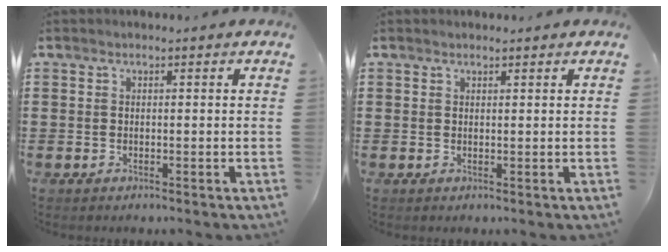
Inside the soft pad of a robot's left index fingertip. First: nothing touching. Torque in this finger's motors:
{"motor_torque": [-0.31, -0.39, -0.39, -0.11]}